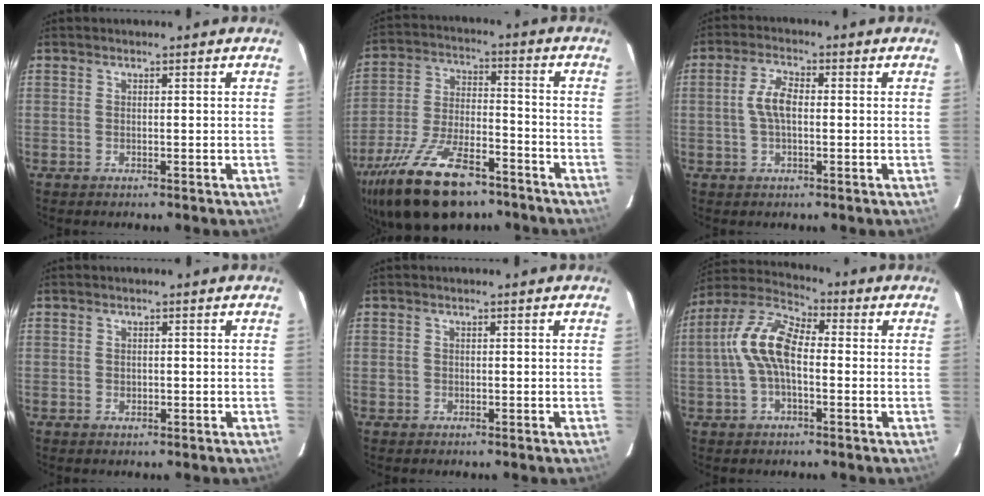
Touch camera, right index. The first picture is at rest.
{"total": 21.6, "force": [-14.9, 9.0, 12.9], "torque": [-0.263, -0.029, -0.248]}
{"total": 5.0, "force": [-0.1, 2.3, 4.4], "torque": [-0.091, 0.010, -0.002]}
{"total": 0.7, "force": [-0.1, 0.7, 0.2], "torque": [-0.001, 0.001, 0.000]}
{"total": 1.0, "force": [-0.2, 0.9, 0.2], "torque": [-0.002, 0.000, -0.003]}
{"total": 11.2, "force": [-0.7, 5.3, 9.8], "torque": [-0.207, 0.024, -0.019]}